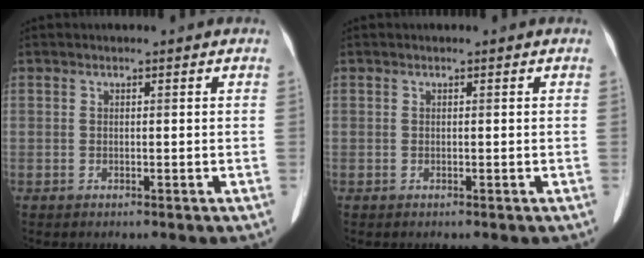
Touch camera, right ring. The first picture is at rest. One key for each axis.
{"total": 0.0}